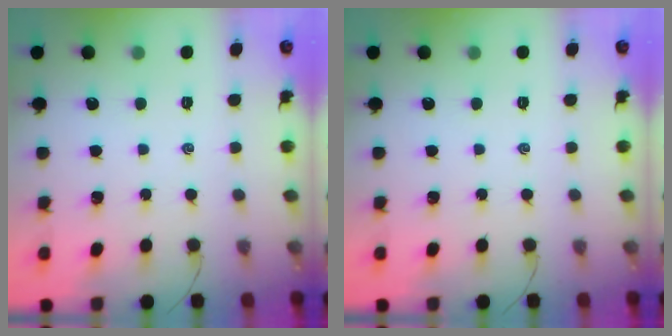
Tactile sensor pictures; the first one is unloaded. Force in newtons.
{"total": 0.0}